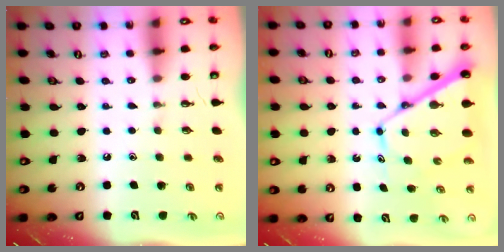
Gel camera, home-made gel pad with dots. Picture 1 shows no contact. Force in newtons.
{"total": 11.1, "press": 11.1, "slide": 1.2}